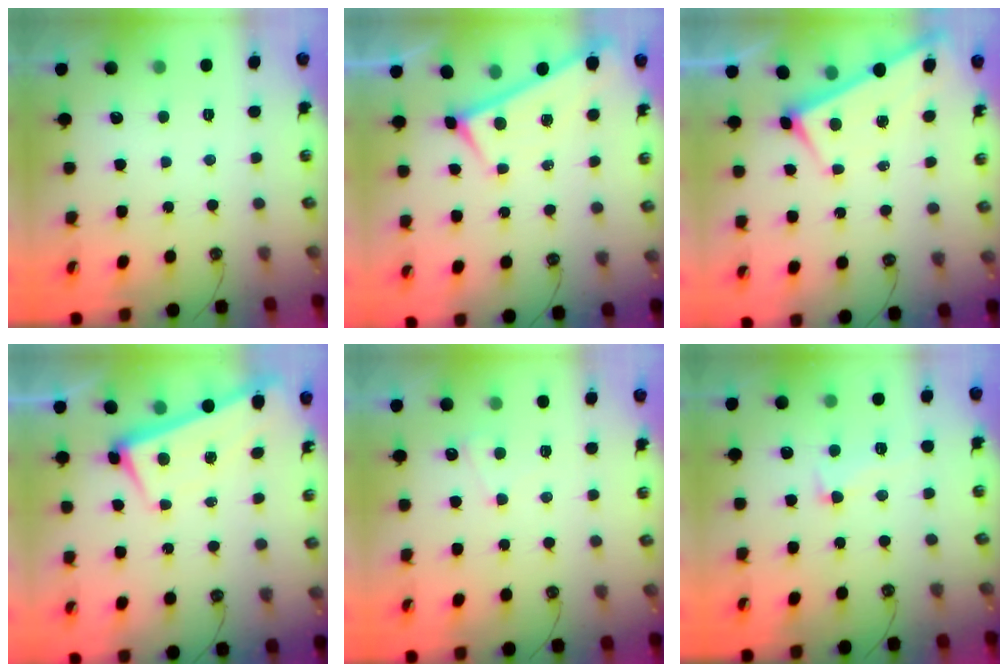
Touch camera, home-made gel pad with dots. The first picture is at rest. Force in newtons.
{"total": 0.0}
{"total": 2.7, "press": 2.7, "slide": 0.3}
{"total": 1.5, "press": 0.5, "slide": 1.4}
{"total": 2.5, "press": 2.4, "slide": 0.4}
{"total": 1.8, "press": 0.0, "slide": 1.8}